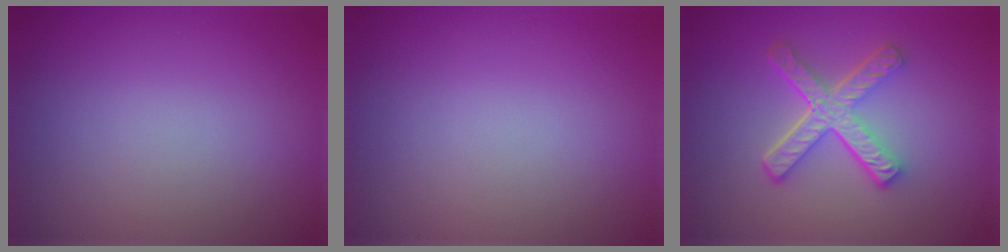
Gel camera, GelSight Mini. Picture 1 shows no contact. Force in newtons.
{"total": 0.0}
{"total": 5.1, "press": 3.6, "slide": 3.5}